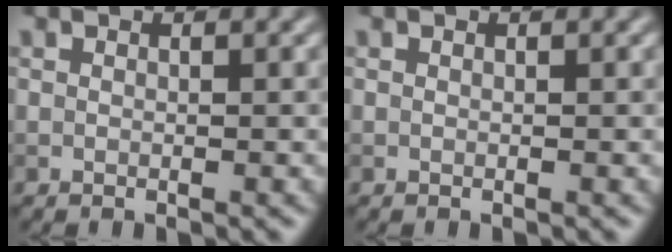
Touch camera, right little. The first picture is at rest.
{"total": 0.0}